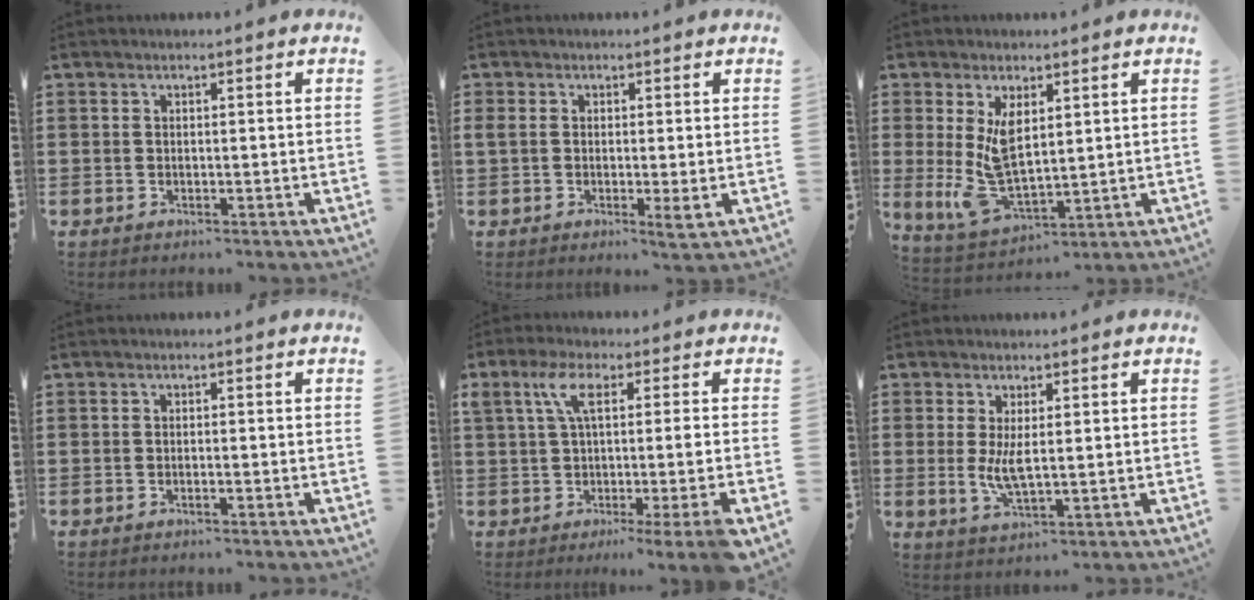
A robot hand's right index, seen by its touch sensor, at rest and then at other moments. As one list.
[{"total": 3.2, "force": [0.1, 1.2, 3.0], "torque": [-0.061, -0.001, 0.001]}, {"total": 8.2, "force": [1.4, 3.9, 7.1], "torque": [-0.162, -0.013, 0.027]}, {"total": 0.5, "force": [-0.3, 0.0, 0.4], "torque": [-0.007, -0.003, -0.006]}, {"total": 8.5, "force": [0.5, 0.3, 8.5], "torque": [-0.163, -0.001, 0.003]}, {"total": 4.3, "force": [0.7, 1.3, 4.1], "torque": [-0.079, -0.007, 0.009]}]